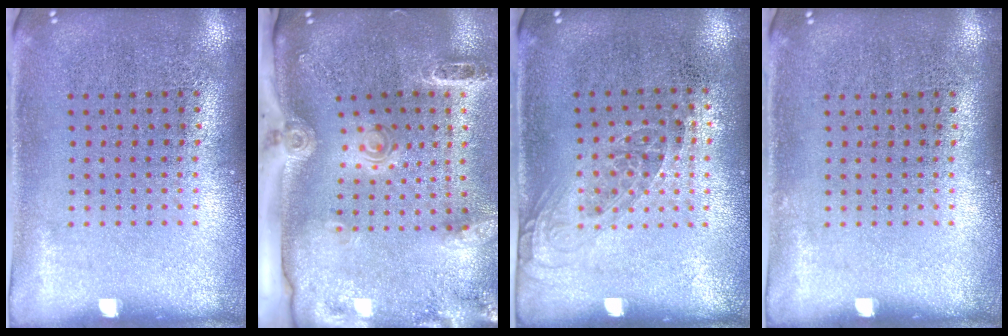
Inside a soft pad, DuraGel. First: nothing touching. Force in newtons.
{"total": 2.9, "press": 2.0, "slide": 2.1}
{"total": 1.1, "press": 0.8, "slide": 0.7}
{"total": 0.0}